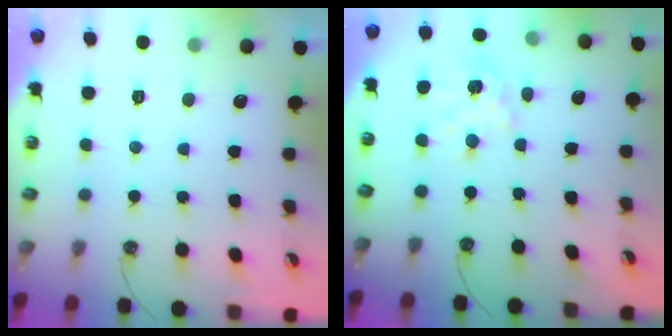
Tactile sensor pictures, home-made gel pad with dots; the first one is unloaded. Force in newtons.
{"total": 9.4, "press": 9.3, "slide": 0.7}